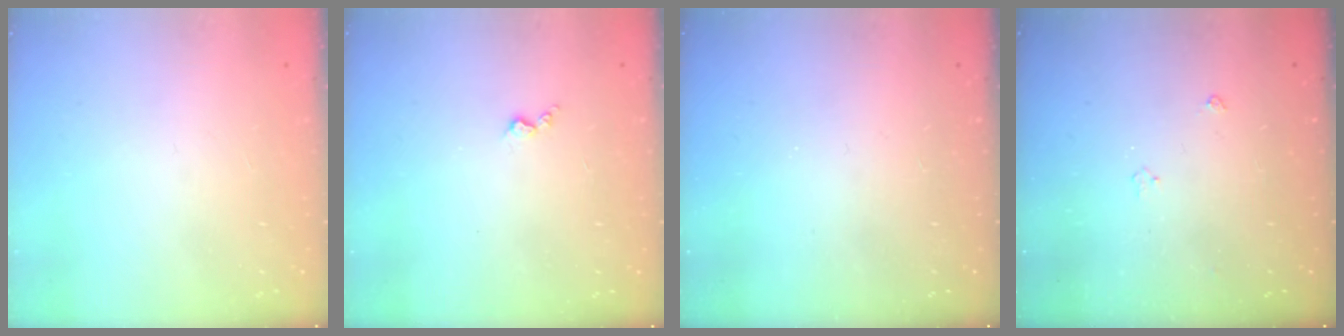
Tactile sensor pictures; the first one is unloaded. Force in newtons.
{"total": 2.4, "press": 2.4, "slide": 0.5}
{"total": 0.0}
{"total": 3.1, "press": 3.0, "slide": 0.6}